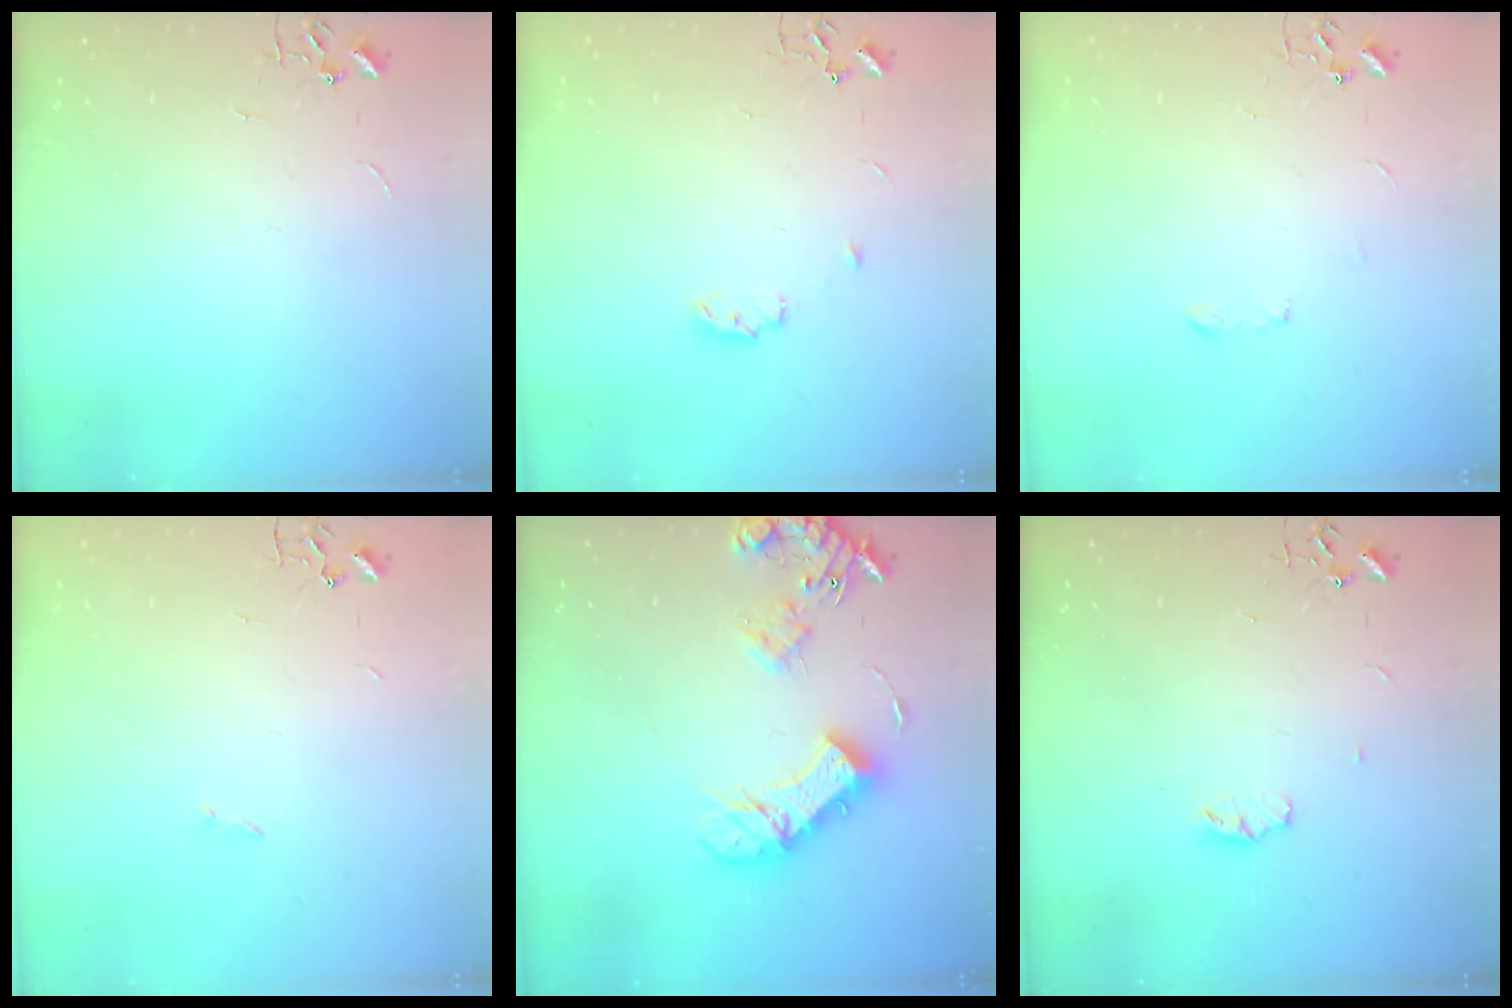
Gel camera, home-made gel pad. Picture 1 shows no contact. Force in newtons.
{"total": 5.5, "press": 5.4, "slide": 0.9}
{"total": 3.1, "press": 3.0, "slide": 0.6}
{"total": 0.8, "press": 0.8, "slide": 0.2}
{"total": 15.8, "press": 15.7, "slide": 1.8}
{"total": 4.4, "press": 4.4, "slide": 0.7}